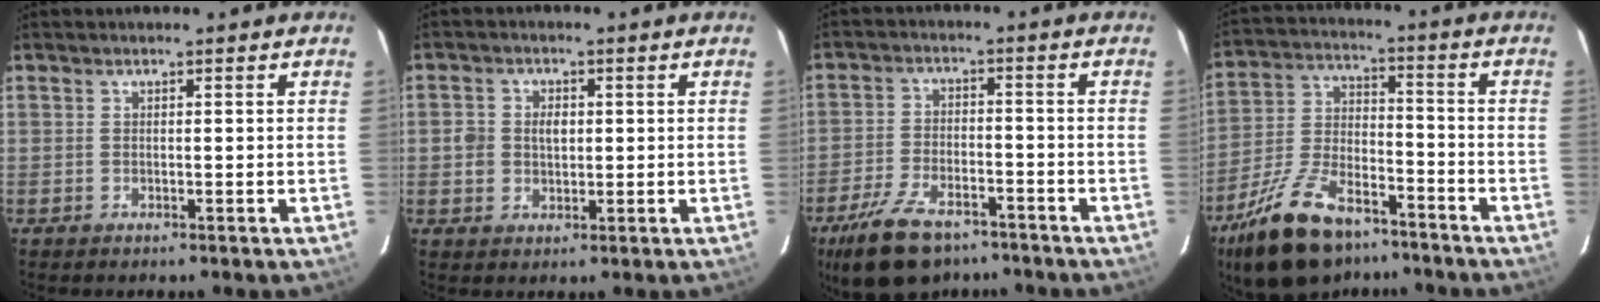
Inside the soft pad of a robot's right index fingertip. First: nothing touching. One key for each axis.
{"total": 4.1, "fx": 0.0, "fy": 3.6, "fz": 2.0, "tx": -0.038, "ty": 0.010, "tz": 0.000}
{"total": 13.7, "fx": -9.7, "fy": 6.6, "fz": 7.1, "tx": -0.163, "ty": -0.009, "tz": -0.165}
{"total": 19.4, "fx": -13.7, "fy": 8.7, "fz": 10.8, "tx": -0.222, "ty": -0.007, "tz": -0.236}